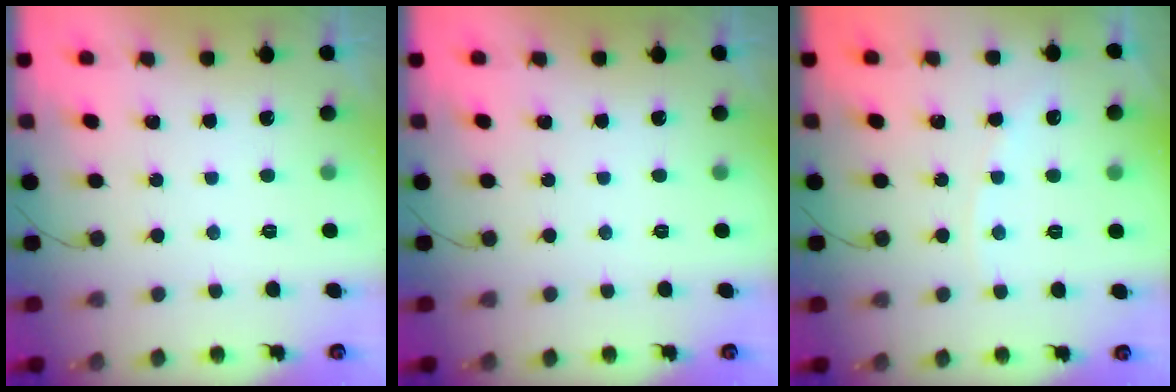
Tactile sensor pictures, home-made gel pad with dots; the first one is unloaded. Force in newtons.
{"total": 0.0}
{"total": 2.4, "press": 2.4, "slide": 0.4}